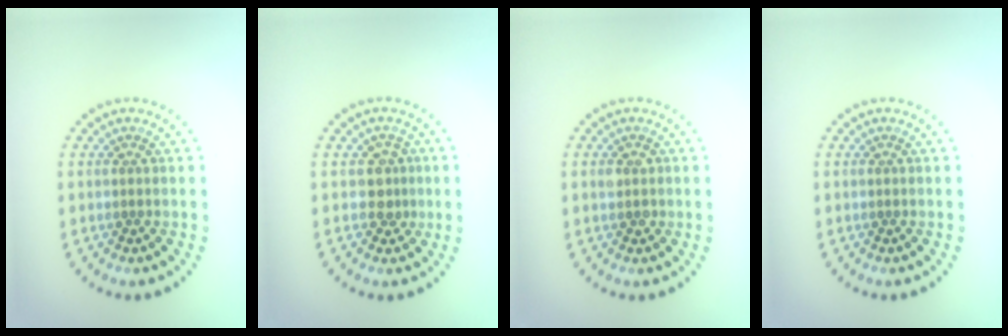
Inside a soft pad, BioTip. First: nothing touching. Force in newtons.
{"total": 1.7, "press": 1.4, "slide": 1.0}
{"total": 1.2, "press": 1.1, "slide": 0.3}
{"total": 0.0}